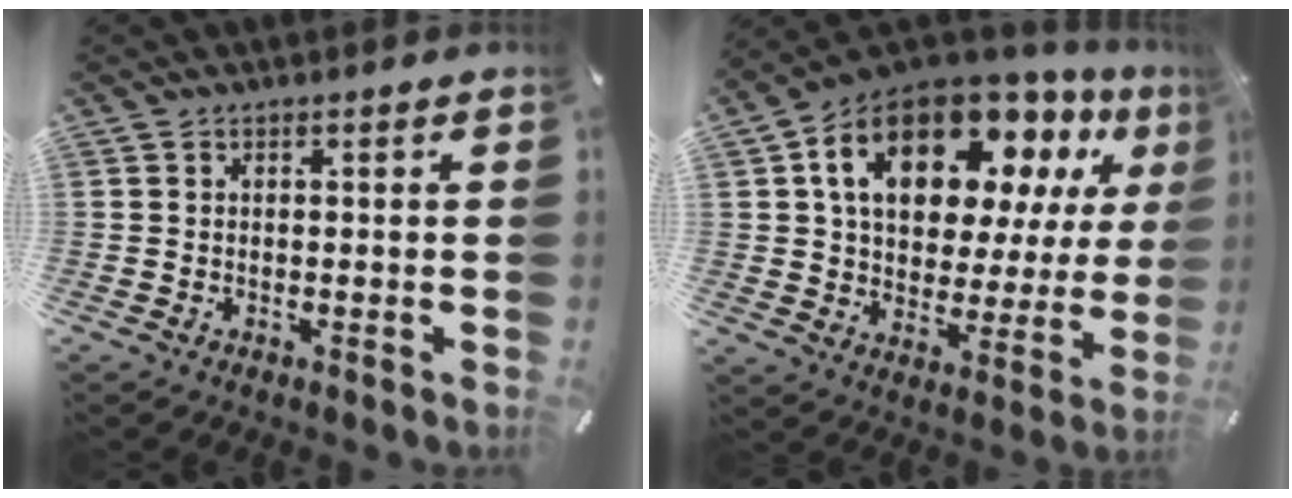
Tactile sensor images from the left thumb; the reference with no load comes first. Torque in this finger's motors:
{"motor_torque": [2.49, 2.51, 1.61, -1.16, 0.37]}